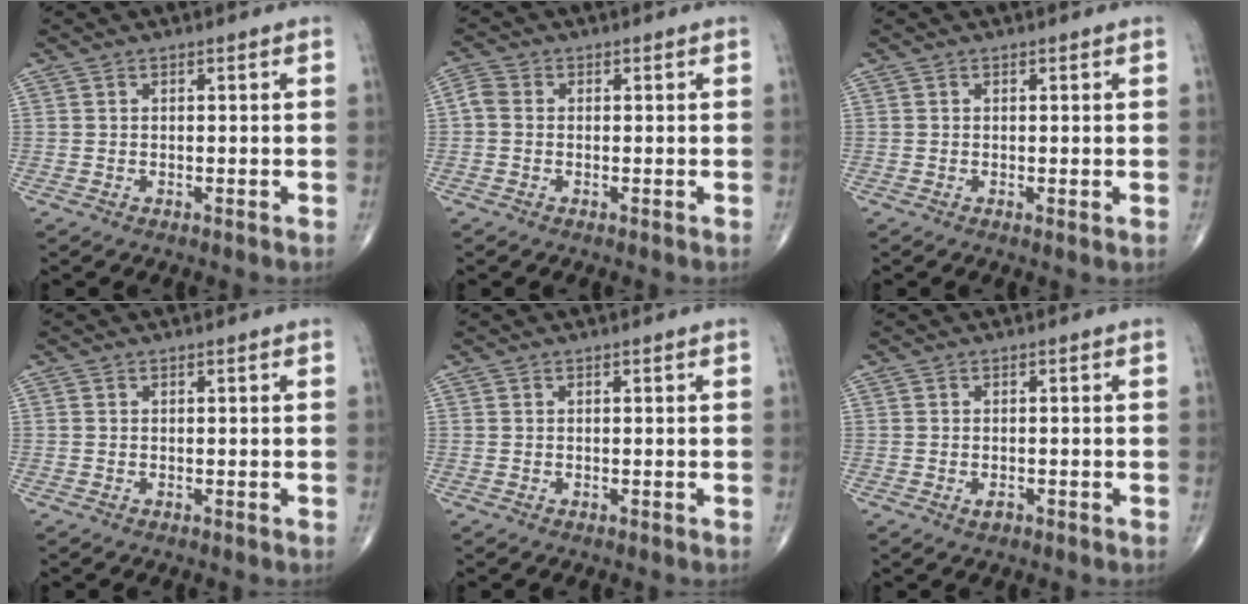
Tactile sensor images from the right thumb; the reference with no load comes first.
{"total": 2.3, "force": [-0.2, 1.8, 1.4], "torque": [-0.029, 0.004, -0.016]}
{"total": 0.7, "force": [0.0, 0.1, 0.7], "torque": [-0.013, -0.004, -0.003]}
{"total": 0.0}
{"total": 0.0}
{"total": 1.3, "force": [-0.6, 0.7, 0.9], "torque": [-0.012, 0.001, -0.011]}